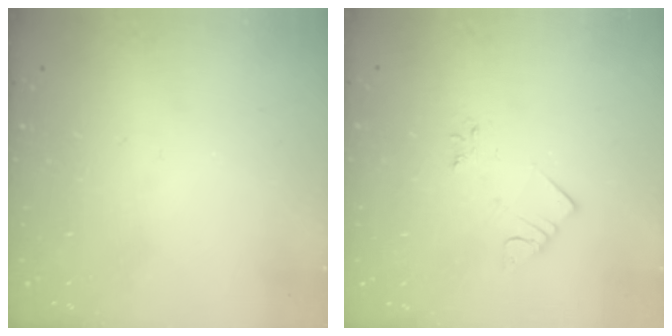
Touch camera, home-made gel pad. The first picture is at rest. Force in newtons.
{"total": 3.3, "press": 3.2, "slide": 0.4}